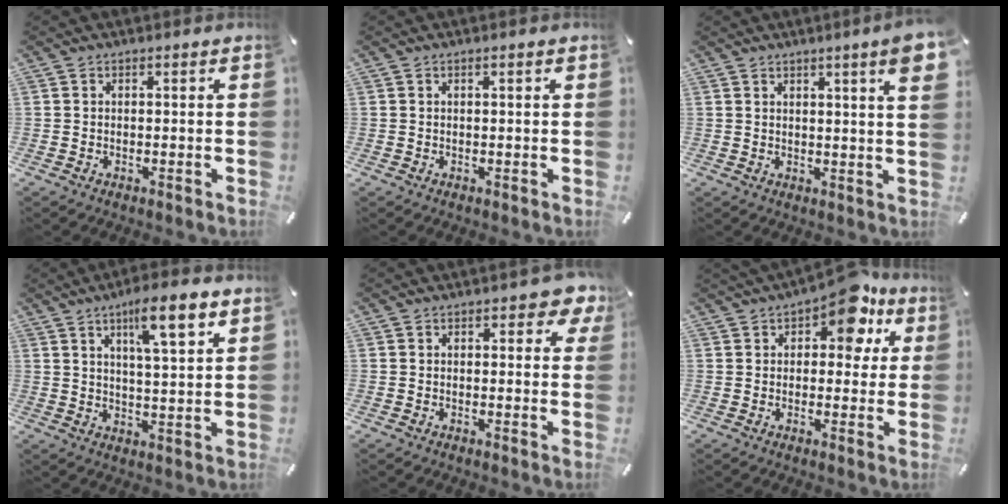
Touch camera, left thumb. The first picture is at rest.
{"total": 0.8, "force": [0.3, 0.0, 0.7], "torque": [-0.013, 0.000, 0.004]}
{"total": 6.9, "force": [3.6, 0.3, 5.9], "torque": [-0.092, -0.015, 0.057]}
{"total": 10.3, "force": [6.2, 2.2, 7.9], "torque": [-0.117, -0.033, 0.100]}
{"total": 4.6, "force": [2.2, 2.3, 3.3], "torque": [-0.038, -0.005, 0.032]}
{"total": 11.7, "force": [7.1, 5.8, 7.3], "torque": [-0.089, -0.039, 0.118]}